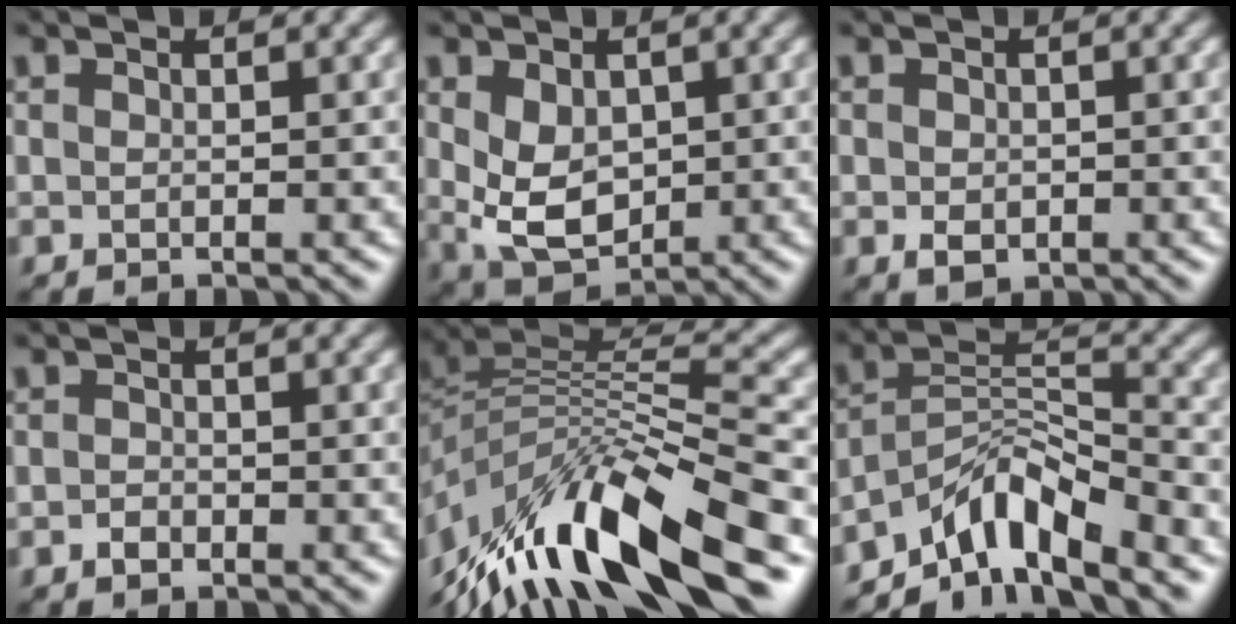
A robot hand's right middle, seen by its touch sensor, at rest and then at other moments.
{"total": 5.2, "force": [0.2, 3.5, 3.8], "torque": [-0.081, -0.008, 0.013]}
{"total": 1.6, "force": [-0.4, 1.2, 1.0], "torque": [-0.019, -0.004, -0.008]}
{"total": 1.1, "force": [-0.6, 0.7, 0.6], "torque": [-0.012, 0.002, -0.013]}
{"total": 11.7, "force": [-5.8, 4.4, 9.1], "torque": [-0.182, 0.021, -0.106]}
{"total": 6.9, "force": [-5.5, 1.9, 3.8], "torque": [-0.055, 0.007, -0.108]}